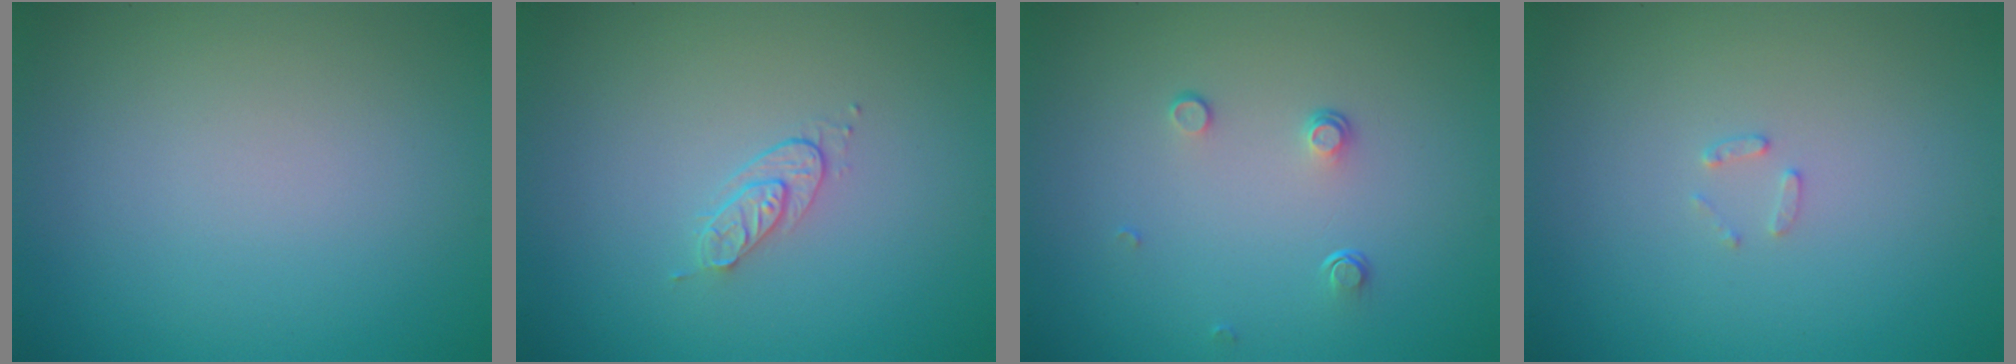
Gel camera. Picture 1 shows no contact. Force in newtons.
{"total": 1.5, "press": 0.8, "slide": 1.3}
{"total": 1.0, "press": 0.7, "slide": 0.8}
{"total": 0.9, "press": 0.9, "slide": 0.2}